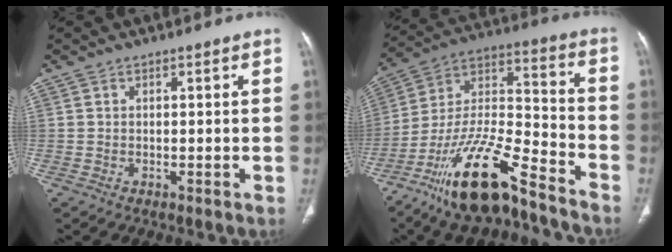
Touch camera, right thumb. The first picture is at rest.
{"total": 20.2, "force": [-14.4, 5.4, 13.0], "torque": [-0.255, 0.078, -0.259]}